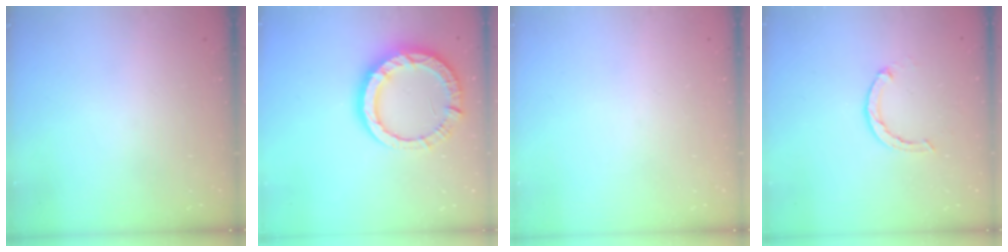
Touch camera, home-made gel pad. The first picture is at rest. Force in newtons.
{"total": 13.3, "press": 13.2, "slide": 1.6}
{"total": 0.0}
{"total": 2.1, "press": 2.0, "slide": 0.4}